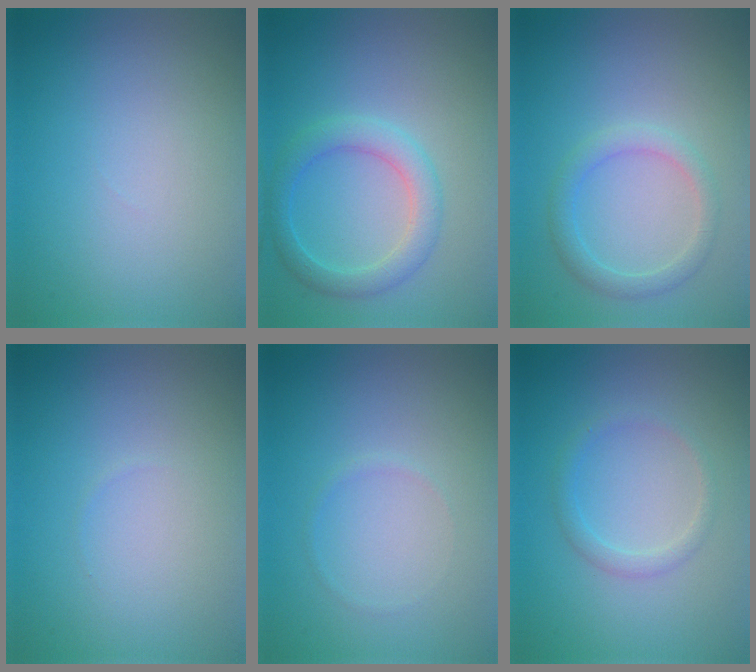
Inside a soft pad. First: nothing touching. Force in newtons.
{"total": 3.2, "press": 3.2, "slide": 0.0}
{"total": 2.2, "press": 2.2, "slide": 0.1}
{"total": 0.0}
{"total": 0.5, "press": 0.5, "slide": 0.1}
{"total": 1.5, "press": 1.5, "slide": 0.1}